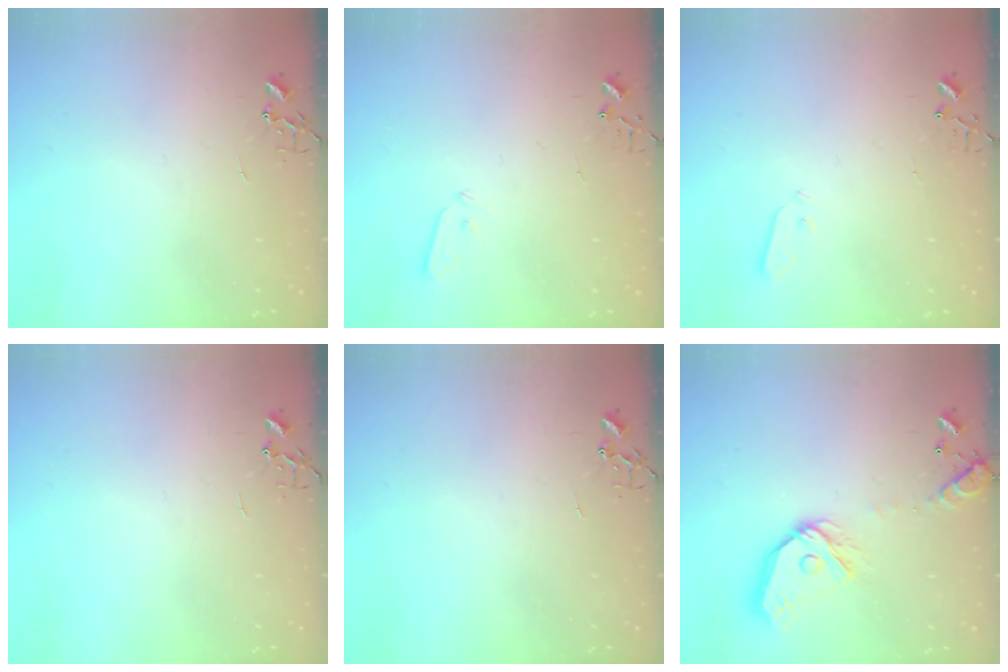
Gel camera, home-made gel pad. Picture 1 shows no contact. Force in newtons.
{"total": 3.5, "press": 3.4, "slide": 0.6}
{"total": 3.0, "press": 3.0, "slide": 0.3}
{"total": 0.0}
{"total": 0.0}
{"total": 15.9, "press": 15.7, "slide": 2.2}